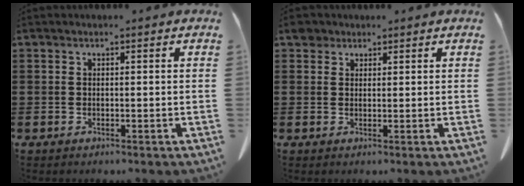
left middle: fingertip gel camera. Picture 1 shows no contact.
{"total": 2.1, "force": [1.7, 1.2, 0.4], "torque": [-0.015, 0.004, 0.033]}